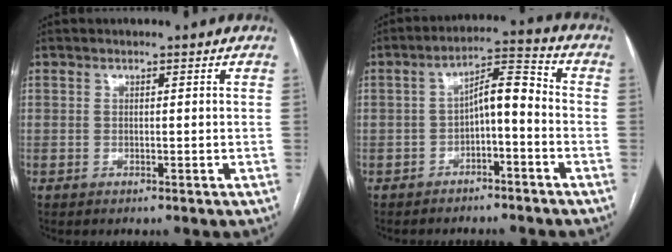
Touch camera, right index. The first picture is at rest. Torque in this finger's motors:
{"motor_torque": [0.64, -0.27, 0.35, 0.08]}